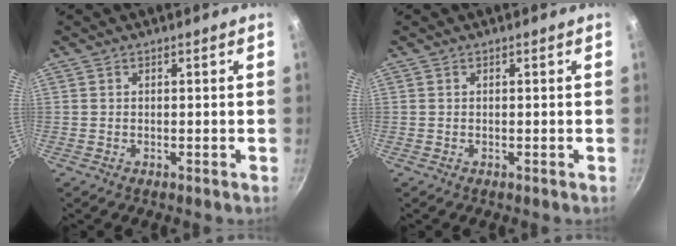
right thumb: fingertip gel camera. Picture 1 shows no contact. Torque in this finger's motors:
{"motor_torque": [0.00, 0.00, 0.00, 0.00, 0.00]}